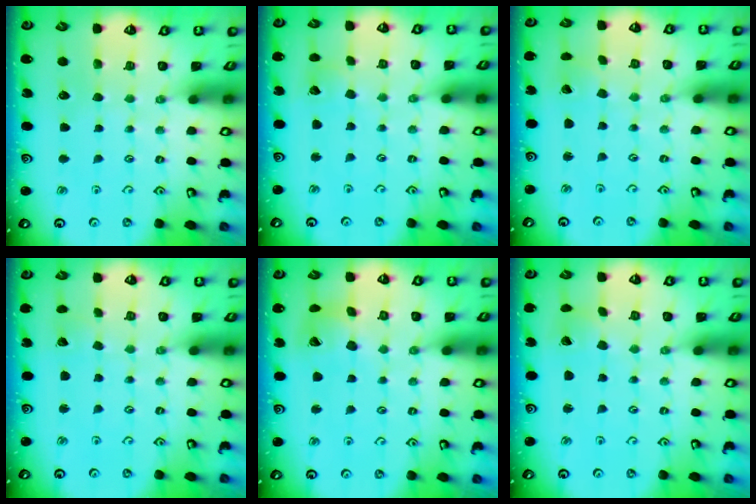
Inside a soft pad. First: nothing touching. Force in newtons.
{"total": 4.2, "press": 4.2, "slide": 0.2}
{"total": 0.9, "press": 0.9, "slide": 0.1}
{"total": 1.8, "press": 1.8, "slide": 0.2}
{"total": 9.6, "press": 9.6, "slide": 1.2}
{"total": 2.1, "press": 2.1, "slide": 0.3}